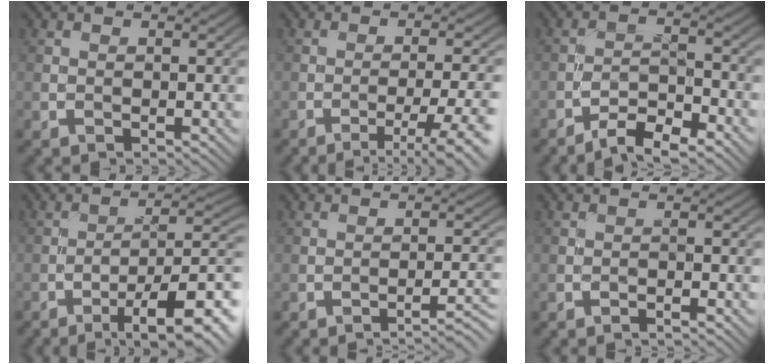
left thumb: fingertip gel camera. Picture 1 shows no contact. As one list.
[{"total": 7.8, "force": [-4.2, 1.5, 6.4], "torque": [-0.104, 0.002, -0.053]}, {"total": 5.6, "force": [-4.4, 1.4, 3.1], "torque": [-0.051, 0.006, -0.085]}, {"total": 12.7, "force": [-6.4, 3.5, 10.3], "torque": [-0.151, 0.007, -0.093]}, {"total": 4.6, "force": [-3.2, 0.7, 3.3], "torque": [-0.047, 0.011, -0.049]}, {"total": 1.1, "force": [-1.0, -0.1, 0.4], "torque": [-0.007, 0.004, -0.022]}]